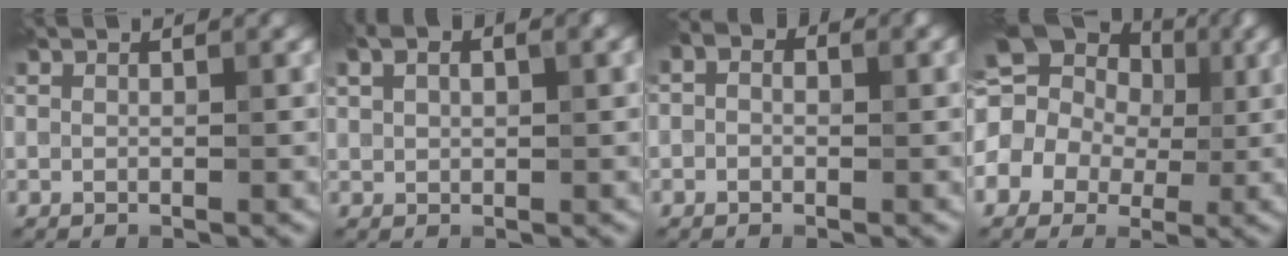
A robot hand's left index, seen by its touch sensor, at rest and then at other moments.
{"total": 3.7, "force": [1.8, 1.9, 2.5], "torque": [-0.044, 0.007, 0.028]}
{"total": 2.5, "force": [0.5, 1.8, 1.7], "torque": [-0.016, 0.007, -0.017]}
{"total": 16.4, "force": [2.4, 14.4, 7.5], "torque": [-0.155, 0.025, -0.010]}